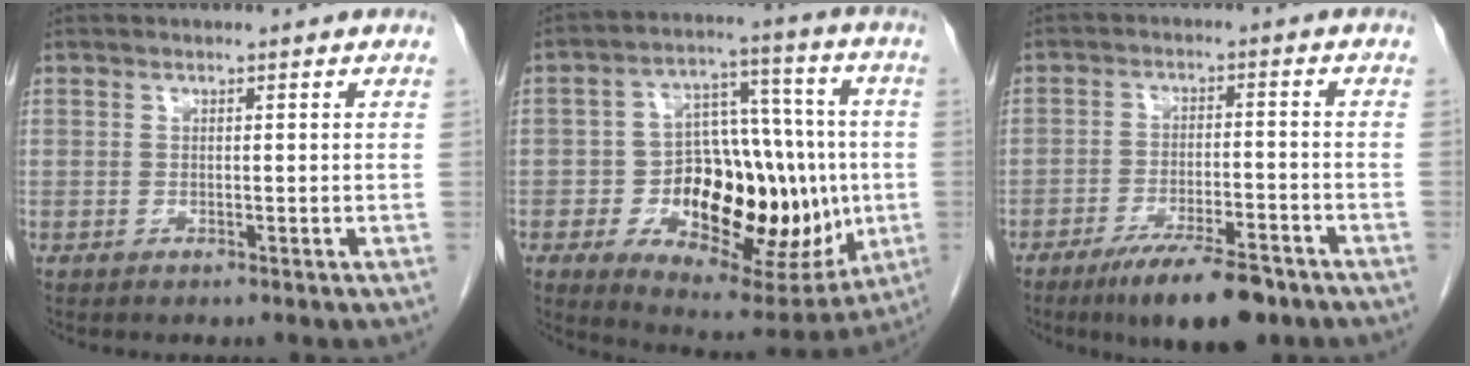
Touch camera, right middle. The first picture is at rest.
{"total": 22.3, "force": [-3.7, 11.0, 19.1], "torque": [-0.286, 0.027, -0.036]}
{"total": 10.0, "force": [-7.2, 2.3, 6.6], "torque": [-0.105, -0.013, -0.115]}